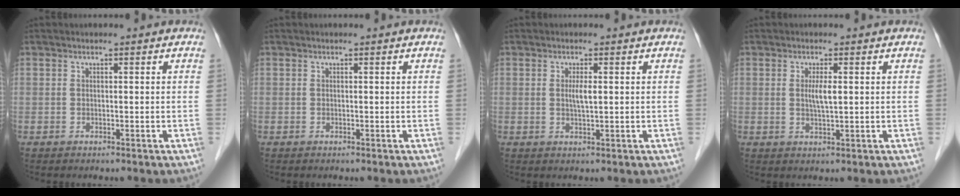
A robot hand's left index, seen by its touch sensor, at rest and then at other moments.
{"total": 0.0}
{"total": 1.9, "force": [-0.7, 0.1, 1.7], "torque": [-0.034, -0.007, -0.013]}
{"total": 2.4, "force": [-0.6, 0.2, 2.3], "torque": [-0.045, -0.008, -0.011]}